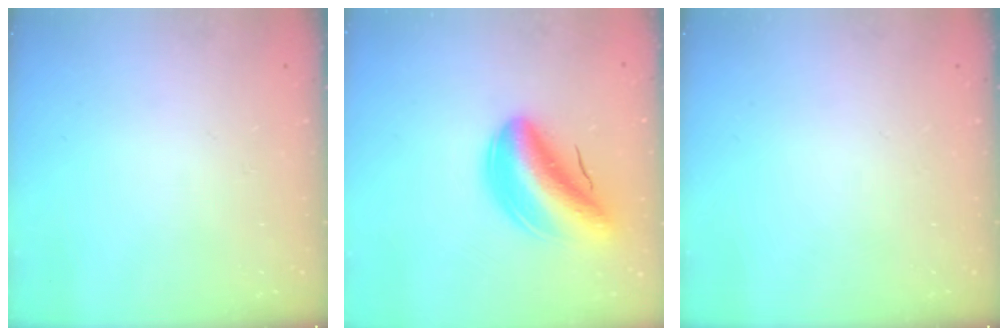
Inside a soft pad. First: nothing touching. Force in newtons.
{"total": 11.9, "press": 11.2, "slide": 3.8}
{"total": 0.0}